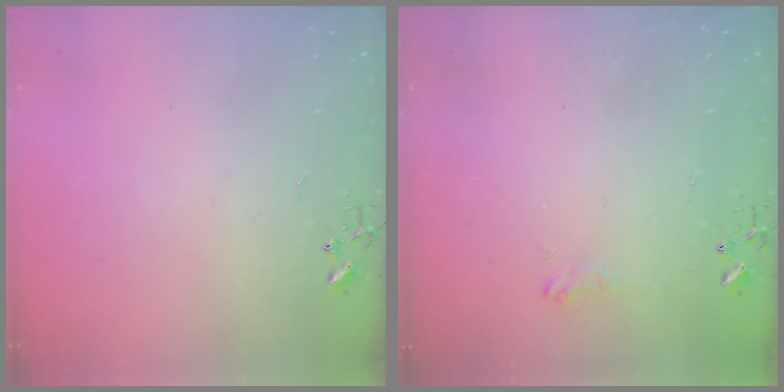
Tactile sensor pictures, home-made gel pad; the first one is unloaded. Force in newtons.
{"total": 7.5, "press": 7.4, "slide": 0.8}